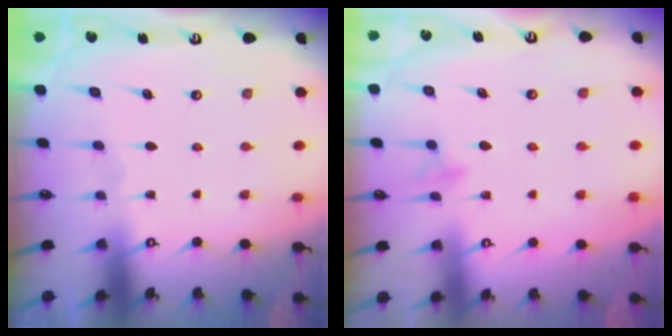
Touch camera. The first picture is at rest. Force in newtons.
{"total": 6.9, "press": 6.9, "slide": 0.5}